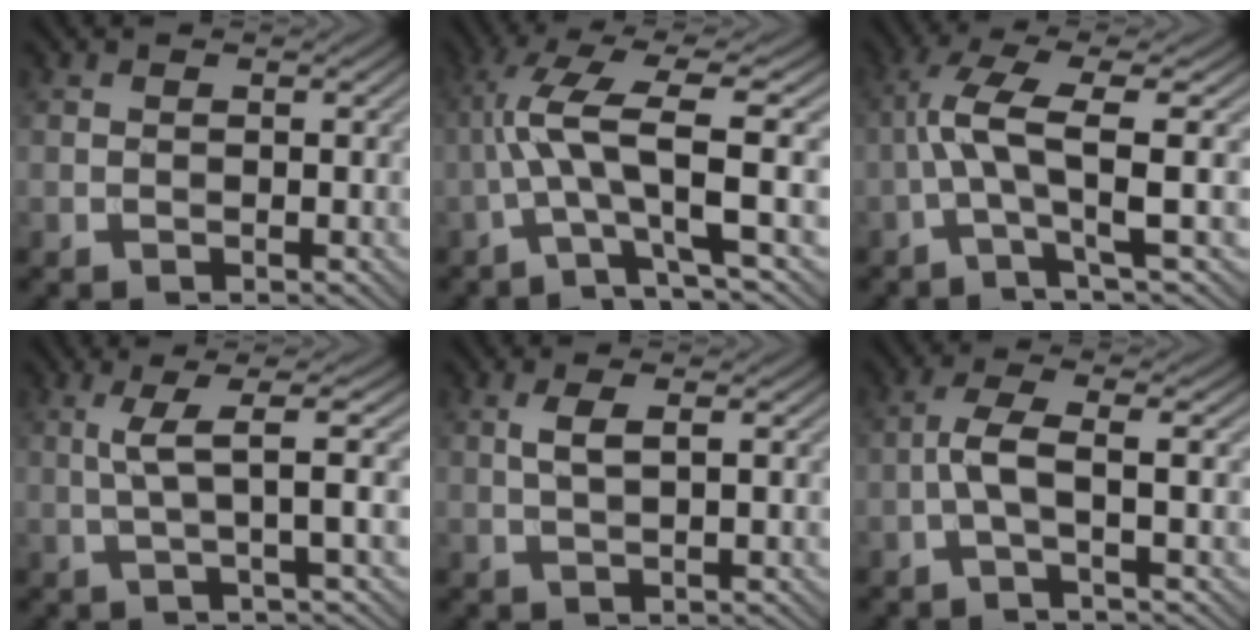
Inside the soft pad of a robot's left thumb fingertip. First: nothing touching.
{"total": 9.2, "force": [-0.9, 1.6, 9.0], "torque": [-0.172, 0.025, -0.032]}
{"total": 6.7, "force": [-0.6, 0.8, 6.7], "torque": [-0.127, 0.018, -0.027]}
{"total": 4.8, "force": [0.7, 0.5, 4.7], "torque": [-0.087, 0.014, 0.010]}
{"total": 2.3, "force": [0.6, 0.4, 2.2], "torque": [-0.047, 0.005, 0.013]}
{"total": 3.6, "force": [-0.7, 0.4, 3.5], "torque": [-0.070, 0.011, -0.027]}